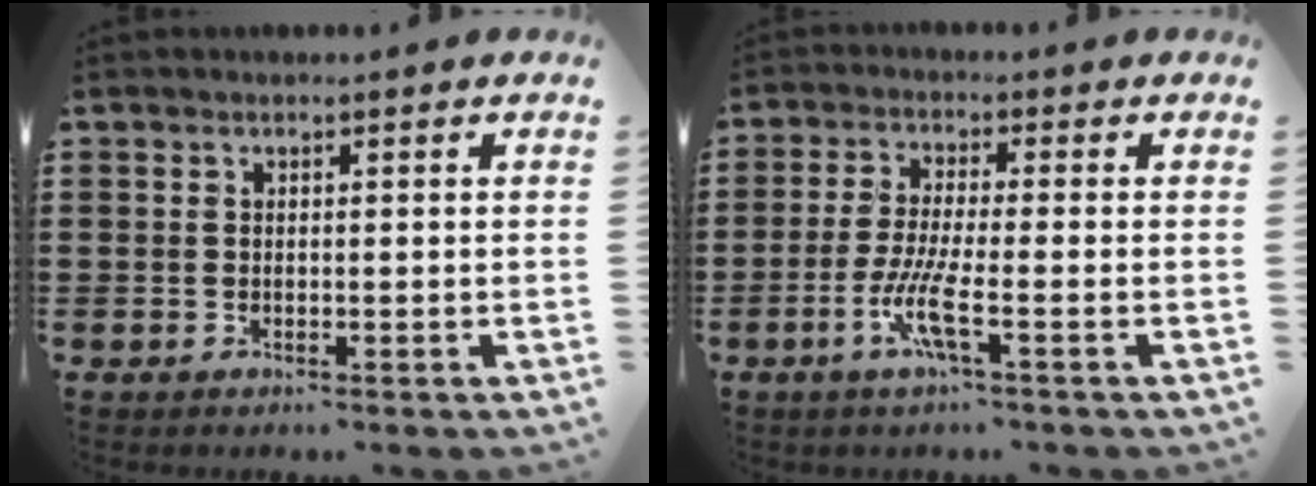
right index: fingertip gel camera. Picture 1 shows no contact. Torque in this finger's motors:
{"motor_torque": [2.03, 0.10, 0.52, 0.08]}